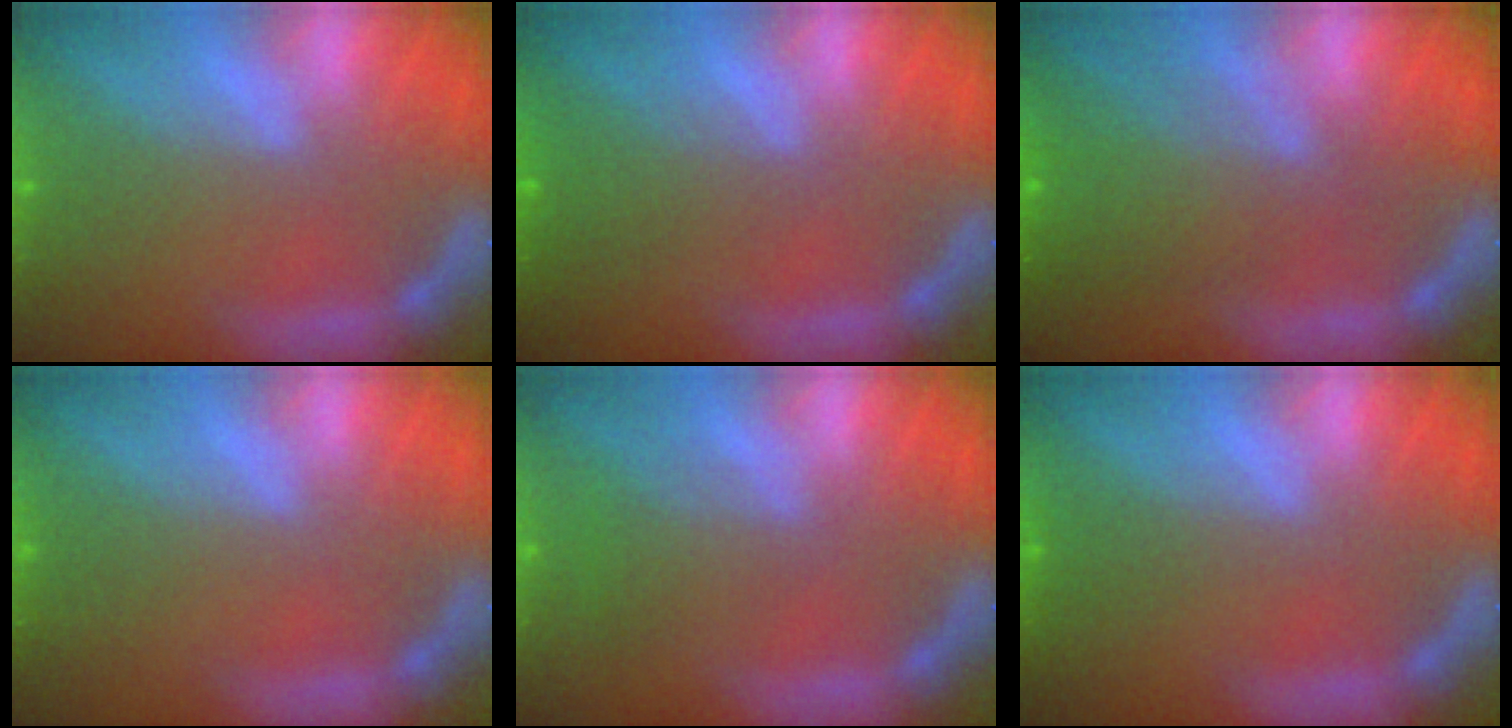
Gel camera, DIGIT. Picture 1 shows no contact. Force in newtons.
{"total": 2.5}
{"total": 6.0}
{"total": 0.0}
{"total": 2.5}
{"total": 1.0}